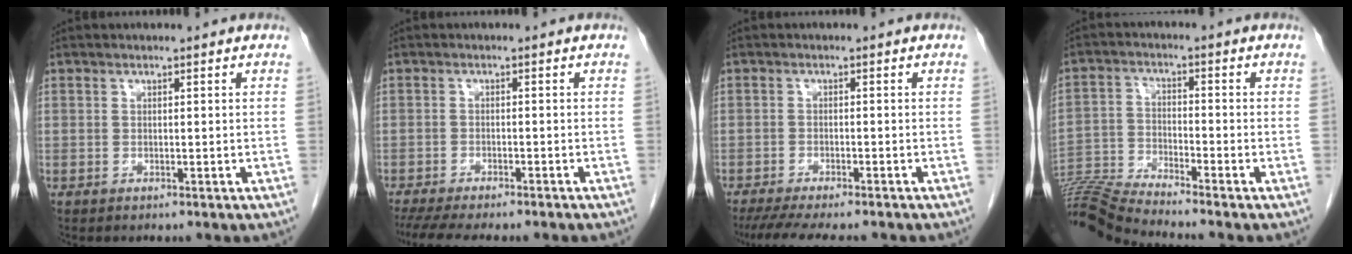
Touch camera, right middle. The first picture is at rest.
{"total": 11.2, "force": [-9.6, 1.6, 5.7], "torque": [-0.077, -0.008, -0.134]}
{"total": 11.0, "force": [-9.4, 1.7, 5.4], "torque": [-0.074, -0.015, -0.135]}
{"total": 10.4, "force": [-9.9, -2.3, 2.2], "torque": [-0.044, -0.009, -0.188]}